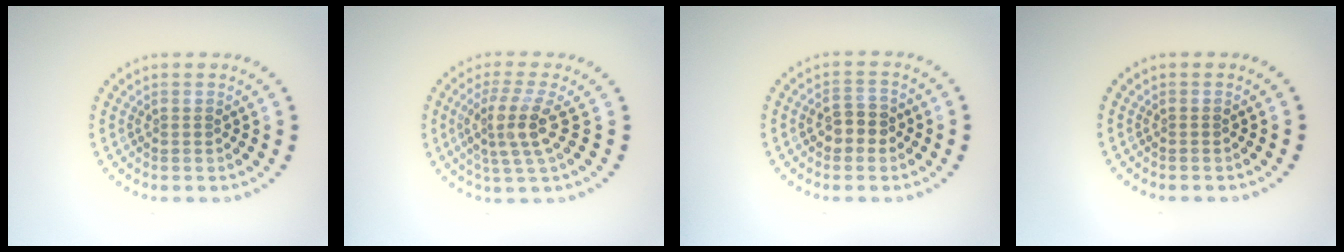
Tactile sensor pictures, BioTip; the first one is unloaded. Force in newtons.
{"total": 3.6, "press": 2.8, "slide": 2.3}
{"total": 2.5, "press": 2.4, "slide": 0.5}
{"total": 0.0}